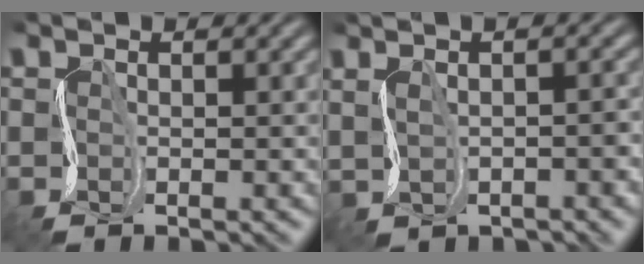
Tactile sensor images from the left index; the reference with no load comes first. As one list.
[{"total": 0.8, "force": [-0.6, -0.3, 0.3], "torque": [-0.012, -0.014, 0.004]}]